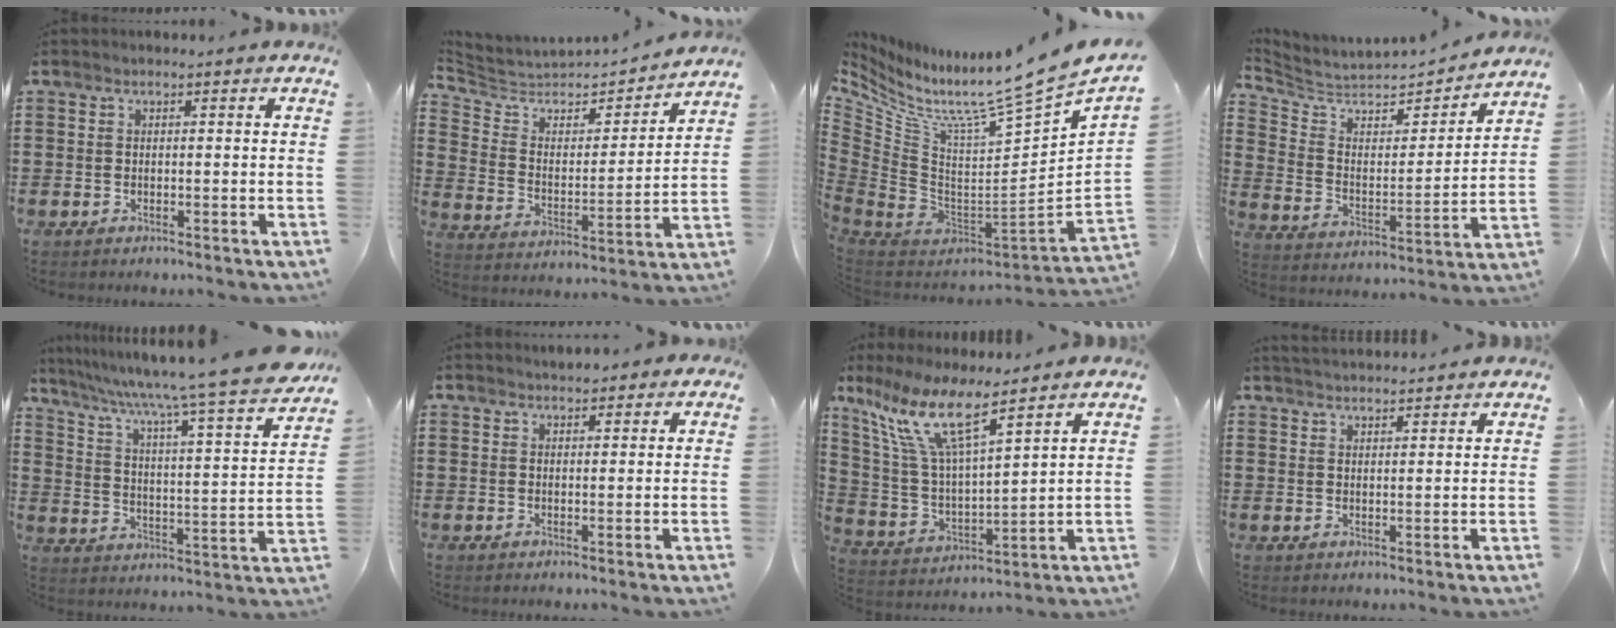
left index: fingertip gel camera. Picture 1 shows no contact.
{"total": 4.4, "force": [3.9, 1.9, 0.7], "torque": [-0.044, -0.032, 0.060]}
{"total": 8.9, "force": [7.7, -1.2, 4.3], "torque": [-0.101, -0.098, 0.113]}
{"total": 4.7, "force": [4.5, 1.2, 0.3], "torque": [-0.040, -0.043, 0.070]}
{"total": 8.6, "force": [7.0, -0.6, 4.9], "torque": [-0.115, -0.062, 0.104]}
{"total": 1.6, "force": [1.4, 0.7, 0.4], "torque": [-0.012, 0.007, 0.027]}
{"total": 11.1, "force": [7.8, 2.1, 7.7], "torque": [-0.187, -0.040, 0.132]}
{"total": 2.4, "force": [2.4, -0.2, -0.1], "torque": [-0.006, -0.004, 0.046]}